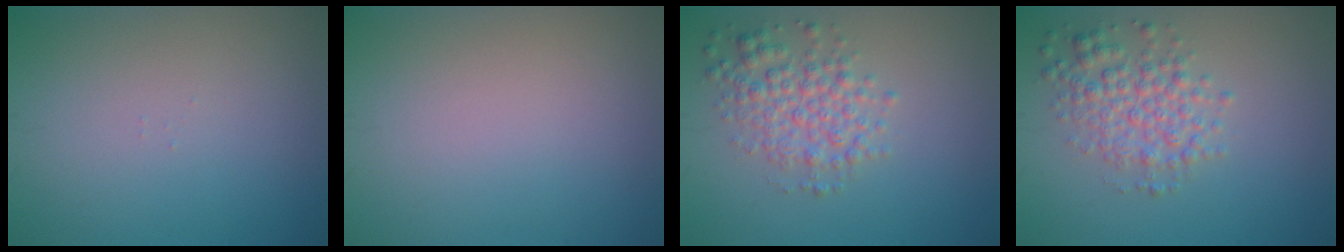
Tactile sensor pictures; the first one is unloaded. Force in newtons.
{"total": 0.0}
{"total": 3.8, "press": 3.8, "slide": 0.1}
{"total": 3.8, "press": 3.8, "slide": 0.1}